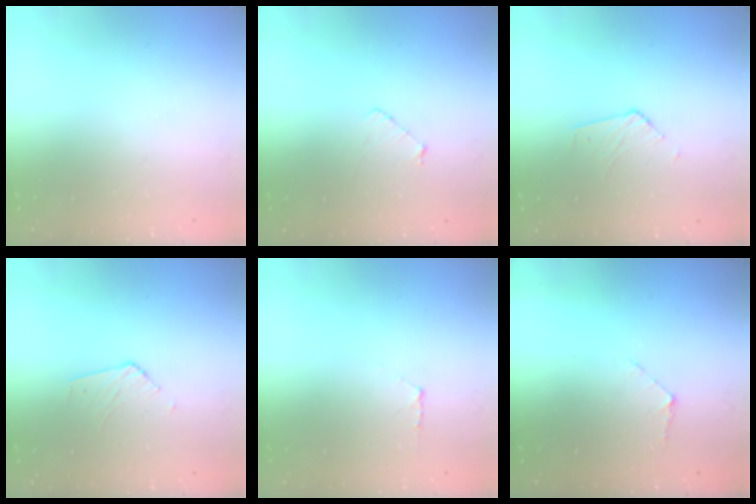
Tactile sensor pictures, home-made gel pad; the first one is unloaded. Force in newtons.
{"total": 3.2, "press": 3.2, "slide": 0.2}
{"total": 2.9, "press": 2.9, "slide": 0.2}
{"total": 2.9, "press": 2.9, "slide": 0.2}
{"total": 3.6, "press": 3.5, "slide": 0.4}
{"total": 3.9, "press": 3.9, "slide": 0.3}